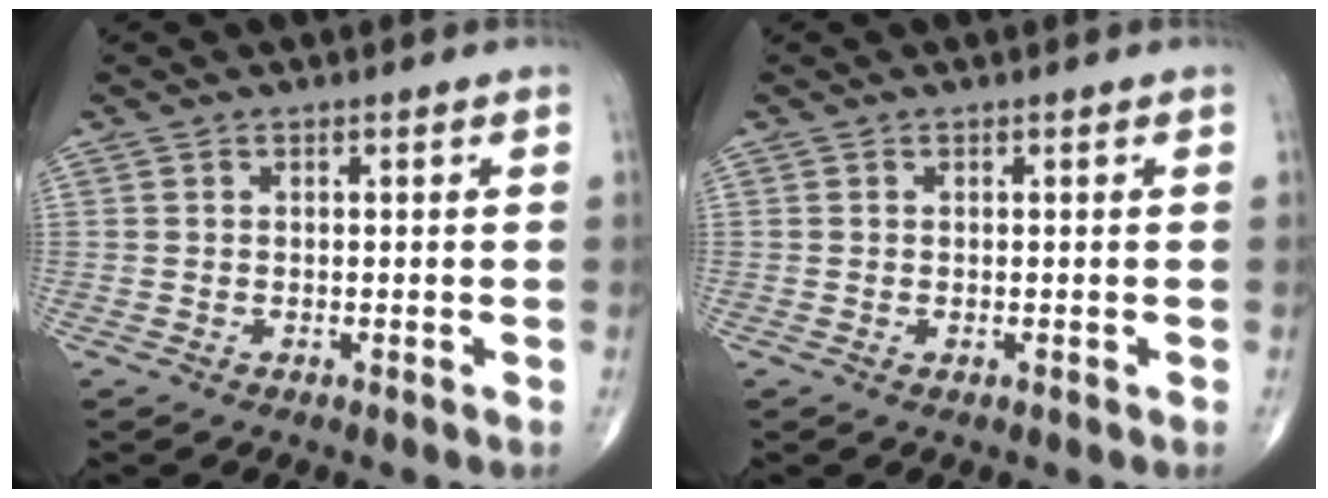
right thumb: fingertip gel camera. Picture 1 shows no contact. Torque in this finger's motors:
{"motor_torque": [-0.29, -0.04, -0.28, -0.15, -0.04]}